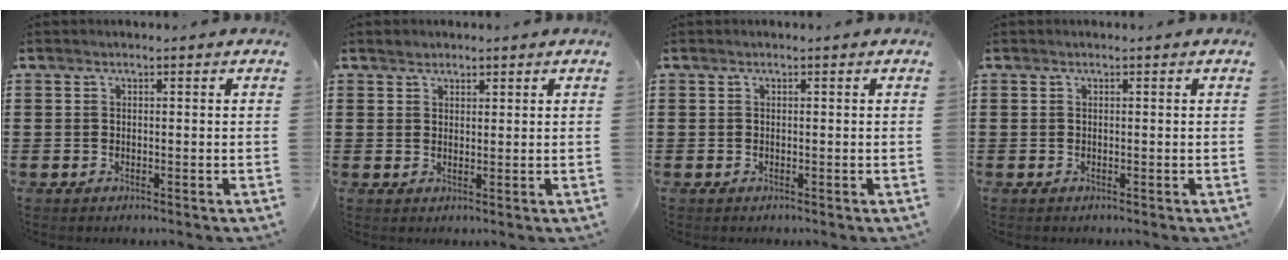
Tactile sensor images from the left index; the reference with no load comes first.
{"total": 1.6, "force": [1.4, 0.8, 0.0], "torque": [-0.003, 0.004, 0.027]}
{"total": 0.0}
{"total": 0.0}